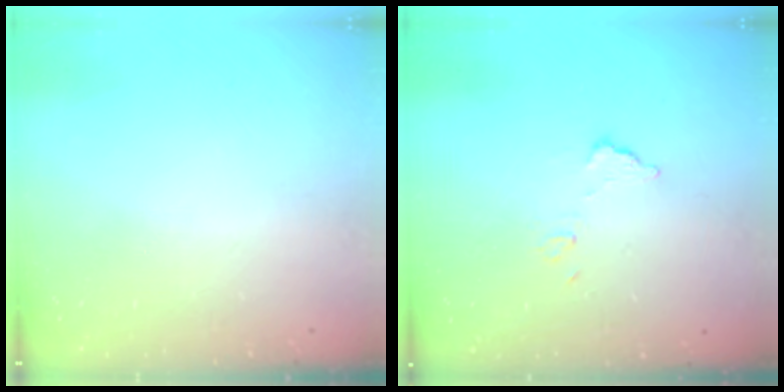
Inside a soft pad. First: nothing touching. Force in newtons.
{"total": 6.3, "press": 6.3, "slide": 0.3}